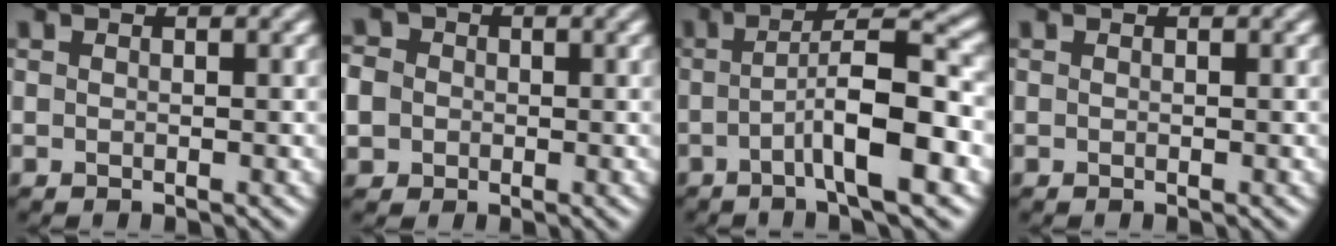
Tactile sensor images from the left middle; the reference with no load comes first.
{"total": 5.8, "force": [-0.1, 5.3, 2.2], "torque": [-0.053, 0.024, -0.029]}
{"total": 7.8, "force": [-1.7, 1.5, 7.4], "torque": [-0.105, 0.018, -0.036]}
{"total": 0.0}